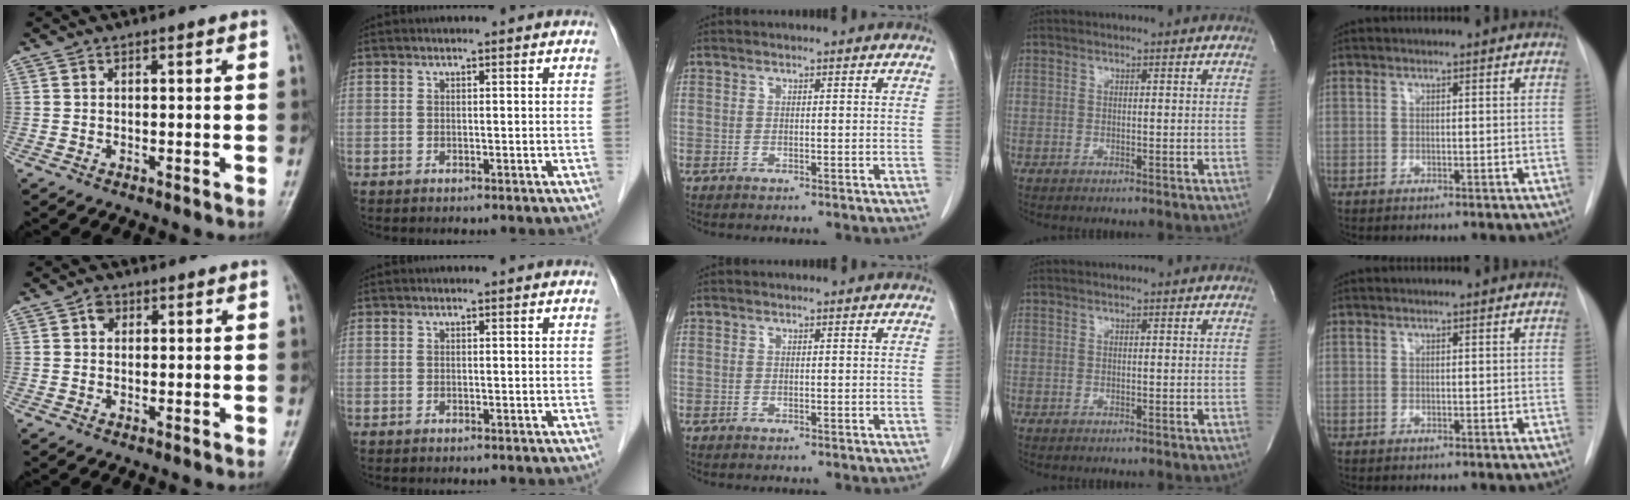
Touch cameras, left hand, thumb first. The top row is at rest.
{"thumb": {"total": 2.1, "force": [0.7, 1.6, 1.0], "torque": [-0.005, 0.001, 0.007]}}